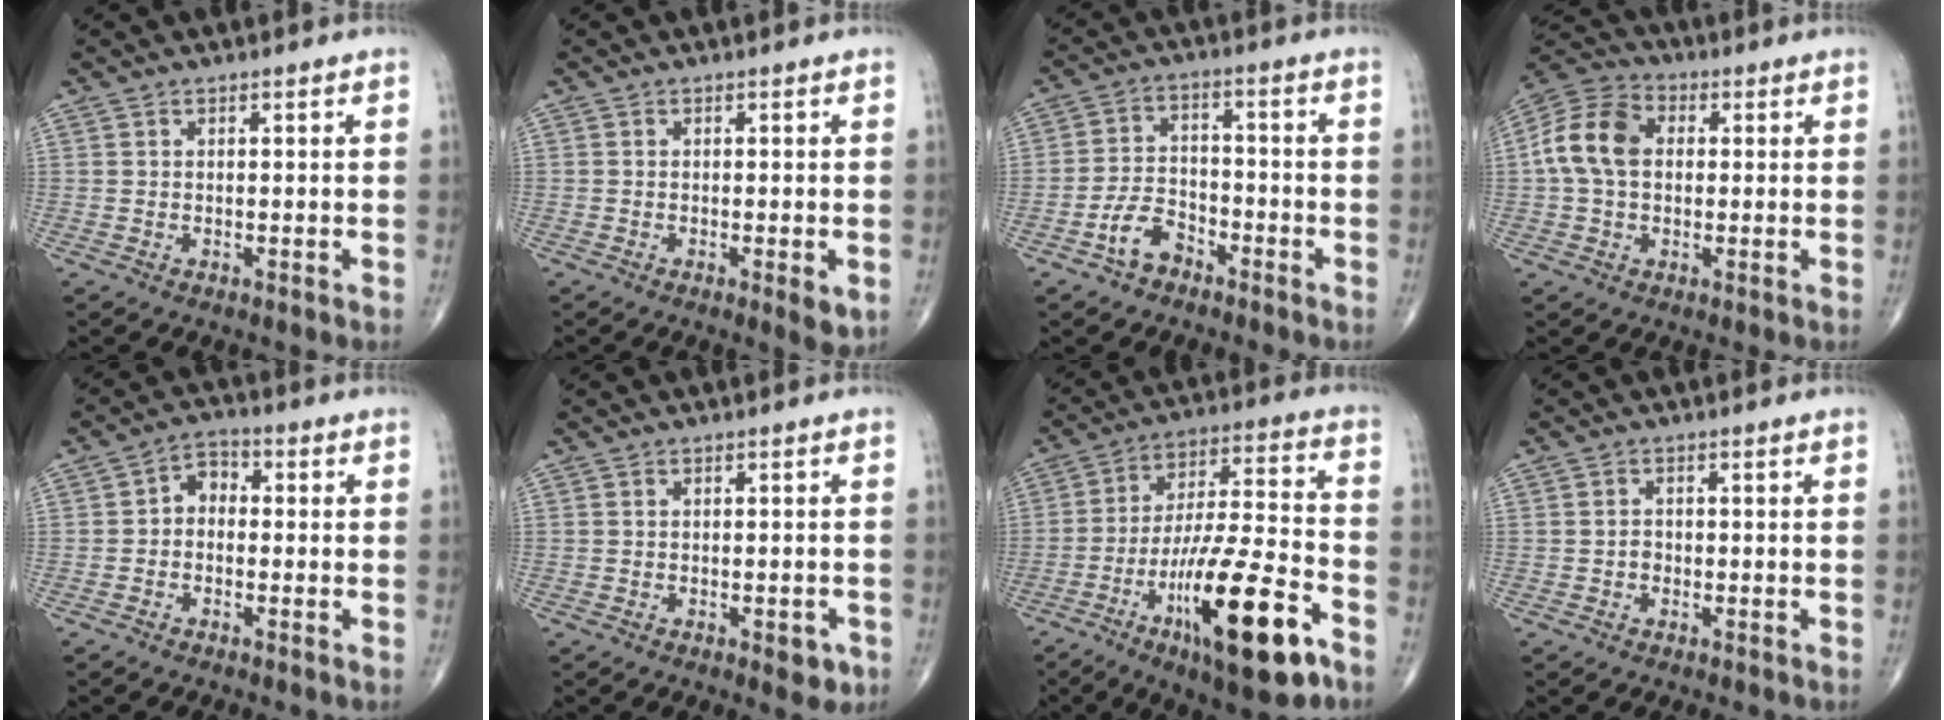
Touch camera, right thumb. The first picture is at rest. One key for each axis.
{"total": 3.2, "fx": -0.9, "fy": 0.9, "fz": 2.9, "tx": -0.041, "ty": -0.009, "tz": -0.013}
{"total": 6.7, "fx": -4.0, "fy": 4.1, "fz": 3.5, "tx": -0.058, "ty": 0.035, "tz": -0.076}
{"total": 11.5, "fx": 0.9, "fy": 8.2, "fz": 8.0, "tx": -0.154, "ty": 0.029, "tz": 0.007}
{"total": 4.4, "fx": -0.4, "fy": 3.4, "fz": 2.8, "tx": -0.024, "ty": 0.020, "tz": -0.024}
{"total": 3.4, "fx": -1.5, "fy": 1.6, "fz": 2.7, "tx": -0.021, "ty": 0.000, "tz": -0.015}
{"total": 23.4, "fx": -11.2, "fy": 5.9, "fz": 19.7, "tx": -0.337, "ty": 0.046, "tz": -0.180}
{"total": 1.4, "fx": -0.5, "fy": 1.2, "fz": 0.6, "tx": -0.001, "ty": 0.006, "tz": -0.011}